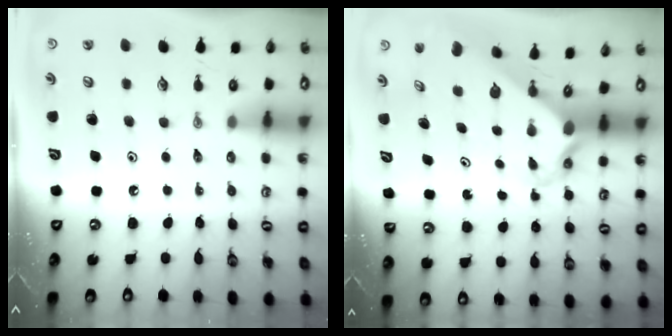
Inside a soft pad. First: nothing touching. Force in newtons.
{"total": 2.6, "press": 2.6, "slide": 0.2}